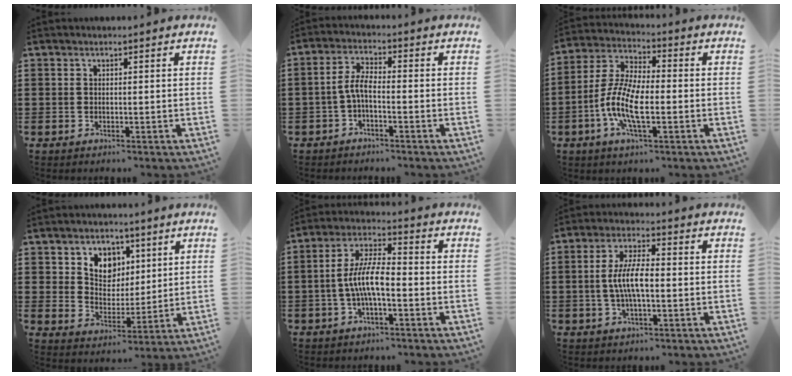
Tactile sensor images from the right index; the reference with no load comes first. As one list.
[{"total": 3.7, "force": [-1.1, 0.9, 3.4], "torque": [-0.083, 0.000, -0.027]}, {"total": 9.4, "force": [-2.7, 3.3, 8.4], "torque": [-0.202, -0.015, -0.059]}, {"total": 5.9, "force": [3.4, 4.6, 1.5], "torque": [-0.050, 0.002, 0.059]}, {"total": 7.4, "force": [-1.4, 2.0, 7.0], "torque": [-0.154, -0.007, -0.031]}, {"total": 6.5, "force": [-0.7, 0.9, 6.4], "torque": [-0.131, -0.006, -0.019]}]